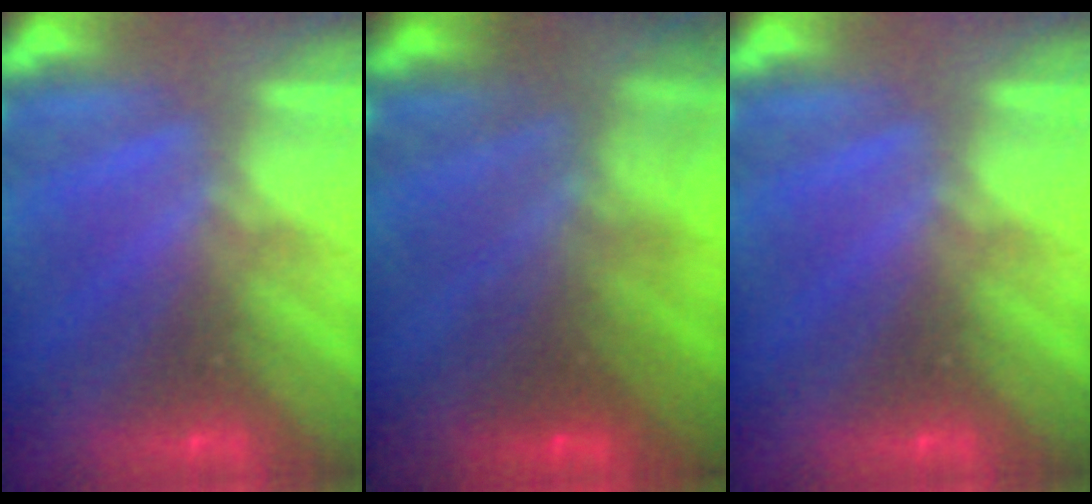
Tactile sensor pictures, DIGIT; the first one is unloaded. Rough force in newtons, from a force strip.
{"total": 5.8}
{"total": 0.0}